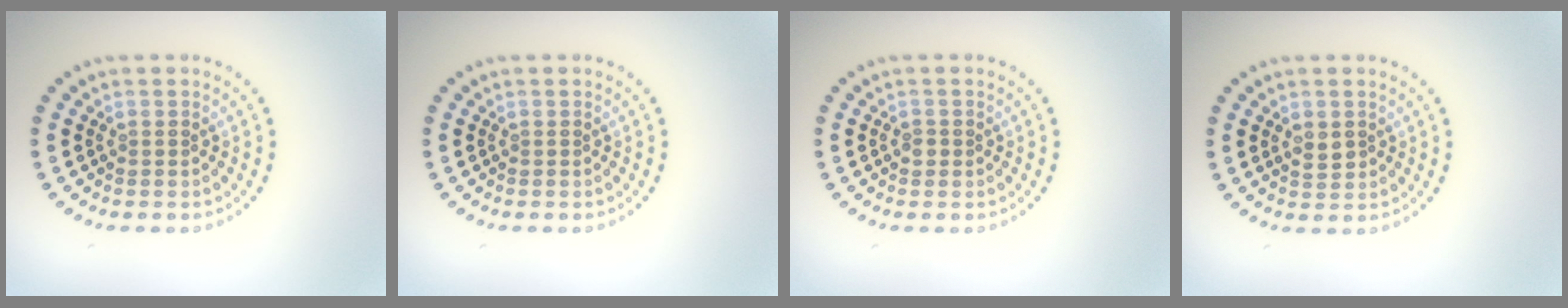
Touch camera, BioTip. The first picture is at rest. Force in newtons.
{"total": 0.0}
{"total": 0.8, "press": 0.7, "slide": 0.3}
{"total": 1.4, "press": 1.4, "slide": 0.3}